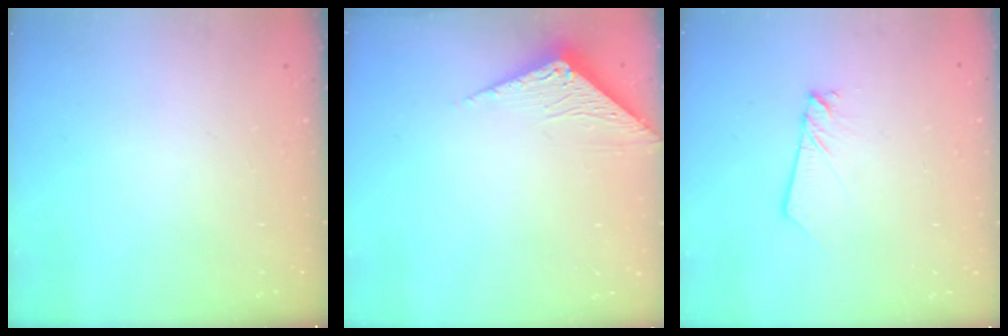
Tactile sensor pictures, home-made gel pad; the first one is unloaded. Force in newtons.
{"total": 3.4, "press": 3.4, "slide": 0.3}
{"total": 2.7, "press": 2.7, "slide": 0.2}